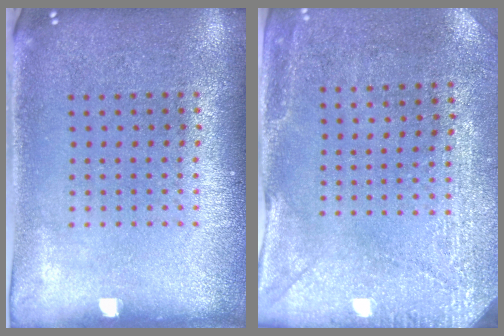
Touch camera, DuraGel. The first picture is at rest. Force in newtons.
{"total": 2.9, "press": 2.6, "slide": 1.3}